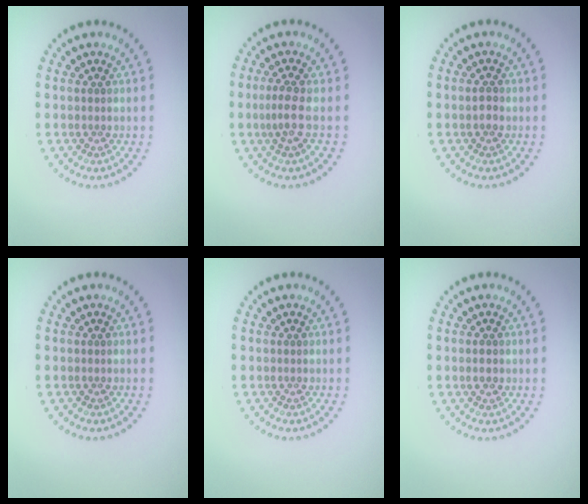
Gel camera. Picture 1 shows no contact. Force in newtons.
{"total": 2.0, "press": 1.4, "slide": 1.4}
{"total": 1.0, "press": 1.0, "slide": 0.1}
{"total": 0.0}
{"total": 0.0}
{"total": 0.9, "press": 0.9, "slide": 0.1}